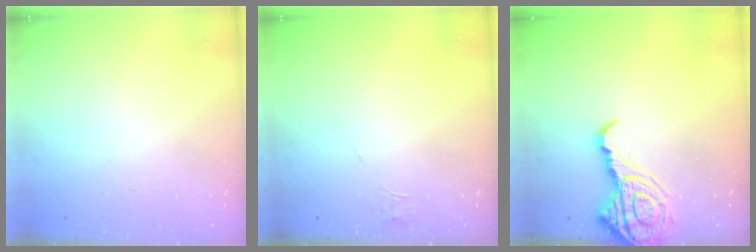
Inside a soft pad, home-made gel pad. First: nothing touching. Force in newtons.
{"total": 3.5, "press": 3.5, "slide": 0.2}
{"total": 12.8, "press": 12.8, "slide": 1.3}